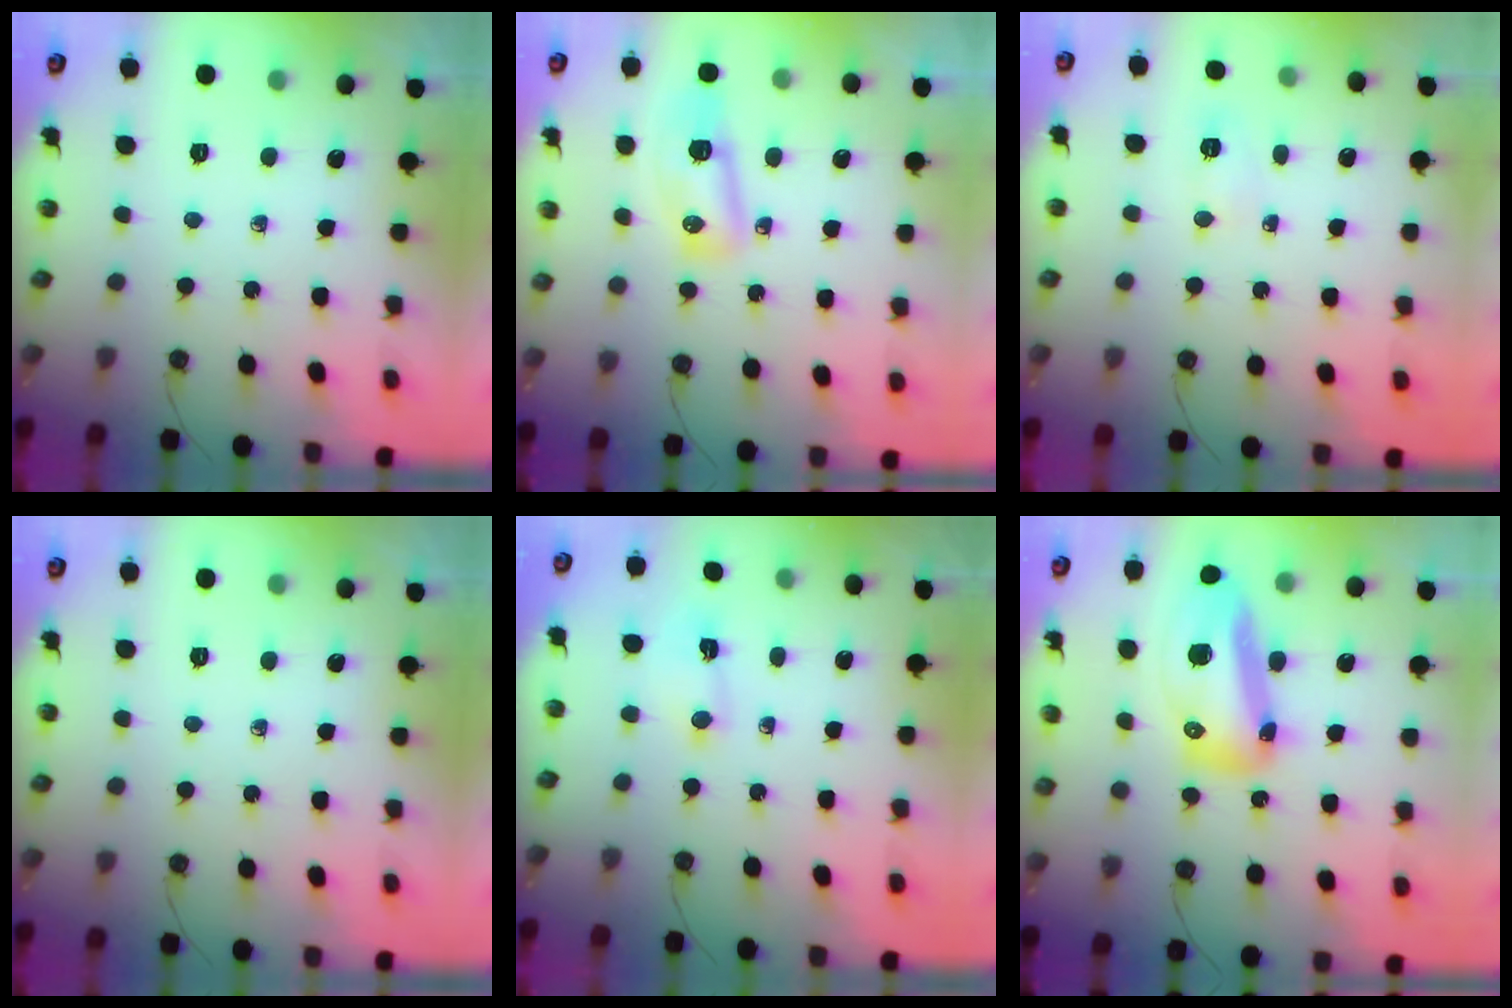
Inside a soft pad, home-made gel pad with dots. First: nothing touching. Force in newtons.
{"total": 9.1, "press": 9.0, "slide": 1.1}
{"total": 4.1, "press": 4.0, "slide": 0.5}
{"total": 0.0}
{"total": 2.2, "press": 2.1, "slide": 0.3}
{"total": 16.2, "press": 16.1, "slide": 1.8}